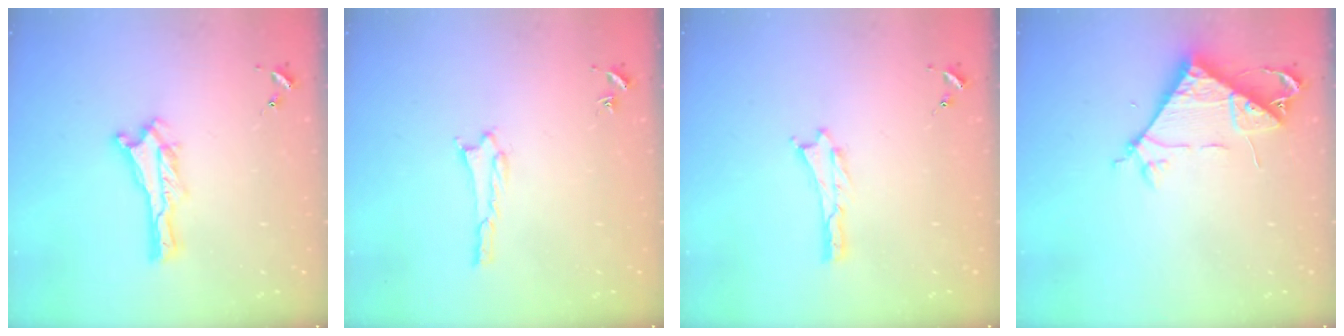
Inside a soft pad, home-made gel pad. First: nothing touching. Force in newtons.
{"total": 1.9, "press": 1.9, "slide": 0.2}
{"total": 0.0}
{"total": 7.5, "press": 7.5, "slide": 0.7}